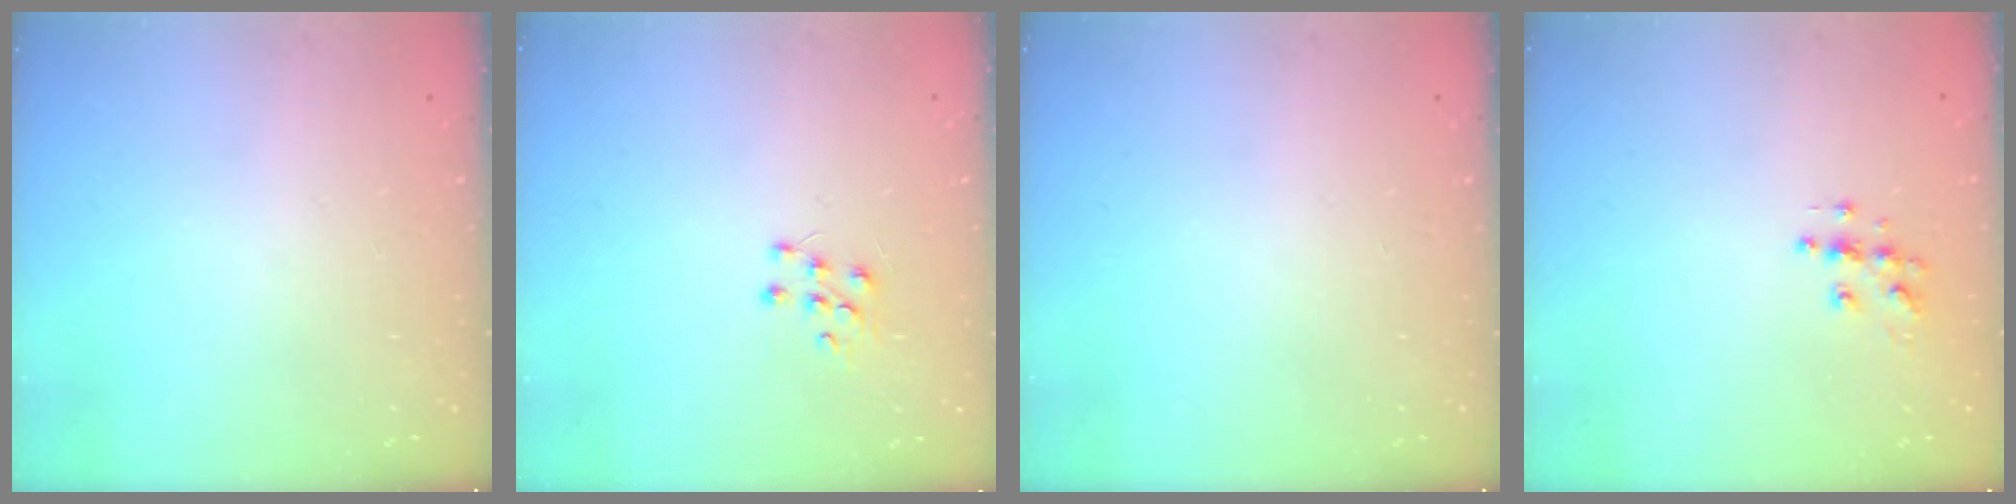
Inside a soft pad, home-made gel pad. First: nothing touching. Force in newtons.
{"total": 6.3, "press": 6.3, "slide": 0.5}
{"total": 0.0}
{"total": 6.1, "press": 6.1, "slide": 0.3}